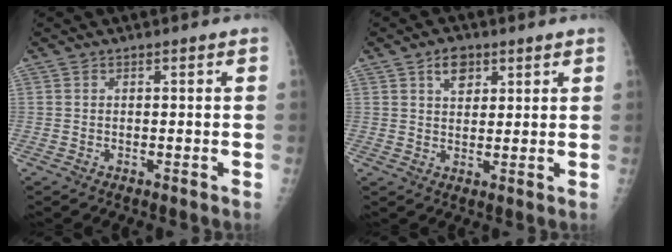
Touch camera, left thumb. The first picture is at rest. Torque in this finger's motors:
{"motor_torque": [0.80, 0.60, 0.57, -0.31, 0.01]}